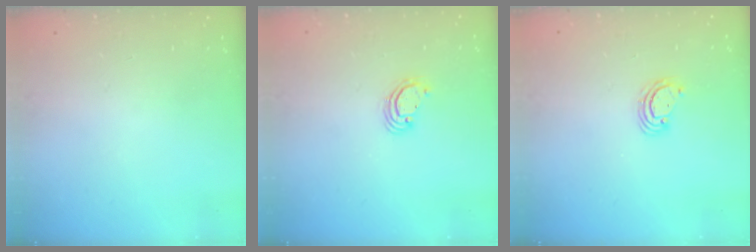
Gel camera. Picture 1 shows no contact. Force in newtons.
{"total": 3.6, "press": 3.6, "slide": 0.3}
{"total": 2.4, "press": 2.4, "slide": 0.2}